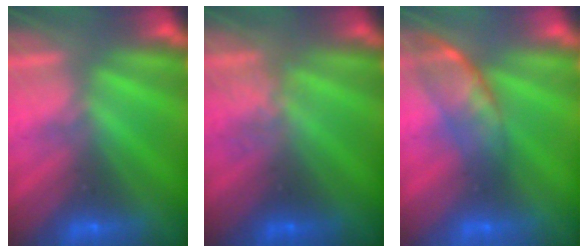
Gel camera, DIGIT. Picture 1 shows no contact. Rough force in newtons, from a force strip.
{"total": 1.9}
{"total": 2.6}